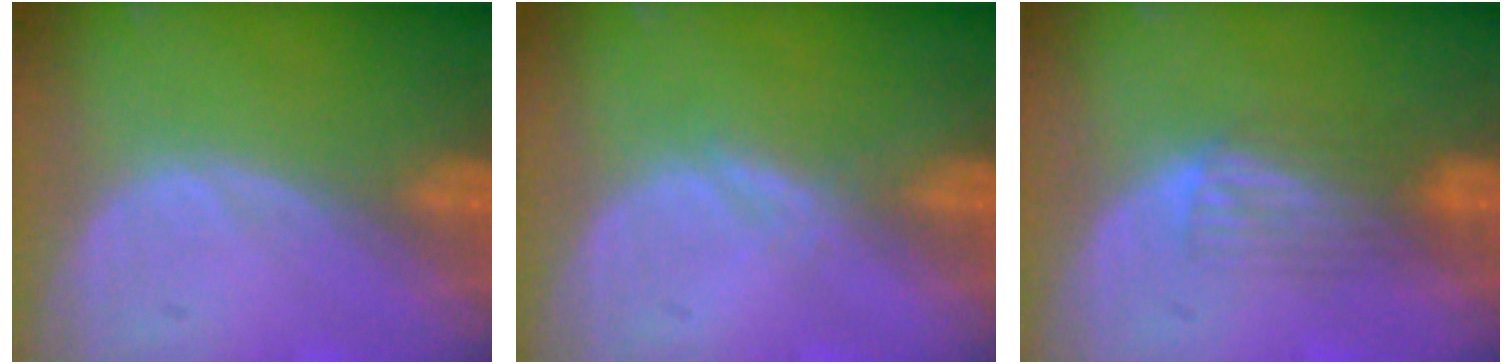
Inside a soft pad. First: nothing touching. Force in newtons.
{"total": 1.1, "press": 1.1, "slide": 0.1}
{"total": 3.7, "press": 3.5, "slide": 1.1}